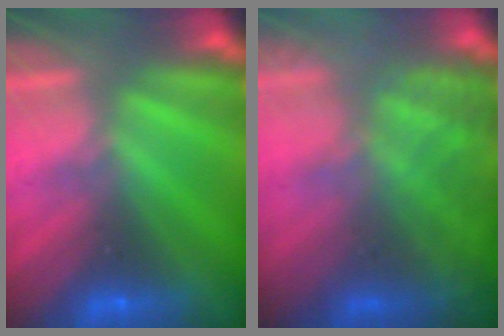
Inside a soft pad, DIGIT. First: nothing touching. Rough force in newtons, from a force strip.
{"total": 9.1}